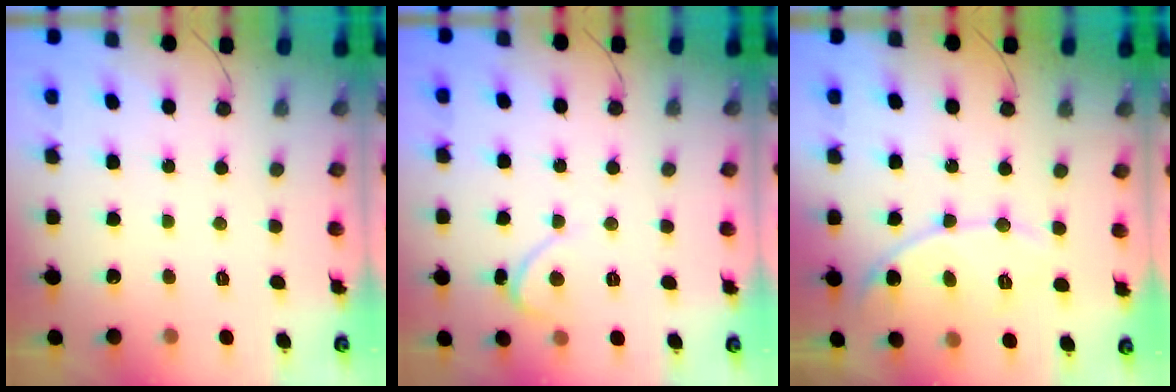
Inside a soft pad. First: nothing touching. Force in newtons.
{"total": 2.2, "press": 2.2, "slide": 0.2}
{"total": 9.3, "press": 9.3, "slide": 0.8}